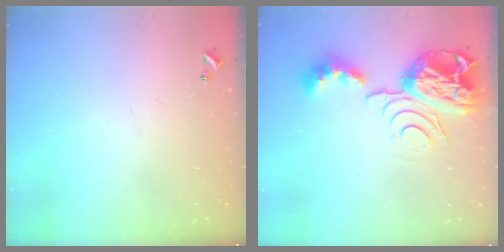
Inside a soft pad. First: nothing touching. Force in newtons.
{"total": 10.6, "press": 10.6, "slide": 1.3}